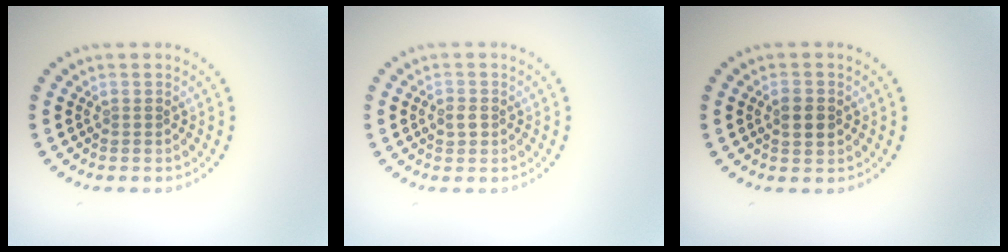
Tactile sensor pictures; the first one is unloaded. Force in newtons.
{"total": 1.3, "press": 1.2, "slide": 0.2}
{"total": 2.2, "press": 2.2, "slide": 0.0}